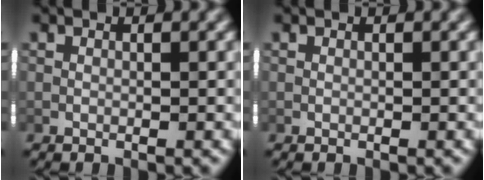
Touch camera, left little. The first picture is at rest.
{"total": 0.0}